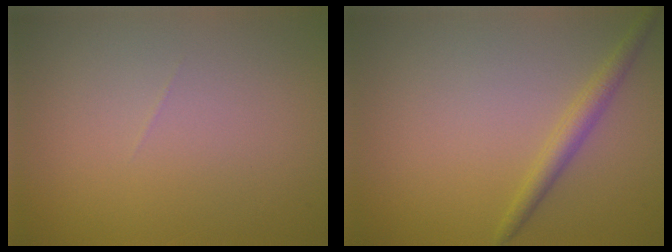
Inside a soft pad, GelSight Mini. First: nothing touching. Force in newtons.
{"total": 2.0, "press": 2.0, "slide": 0.1}